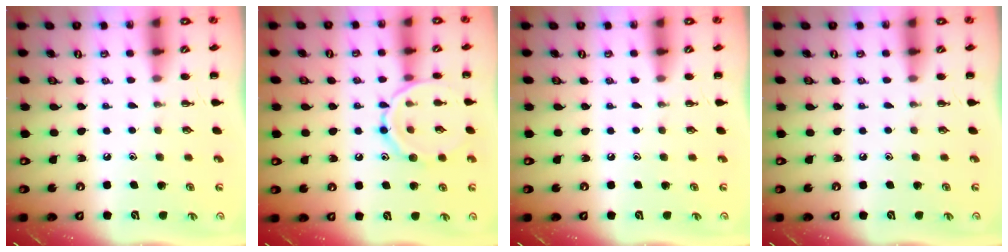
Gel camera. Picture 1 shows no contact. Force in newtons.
{"total": 12.6, "press": 12.6, "slide": 0.6}
{"total": 0.0}
{"total": 0.0}